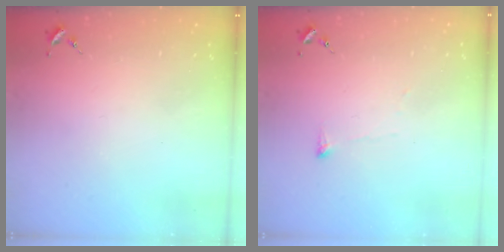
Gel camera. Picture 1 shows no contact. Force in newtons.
{"total": 3.6, "press": 3.5, "slide": 0.5}